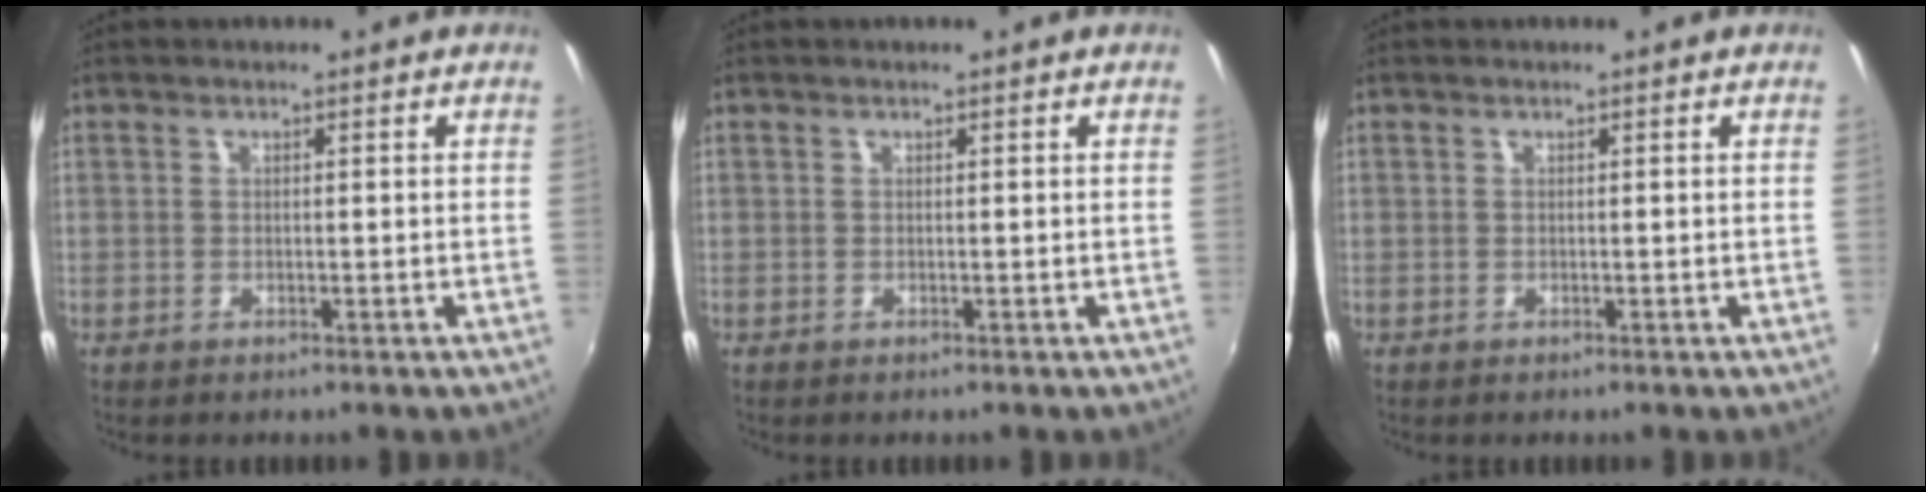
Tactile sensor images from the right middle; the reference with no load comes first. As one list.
[{"total": 0.0}, {"total": 0.0}]